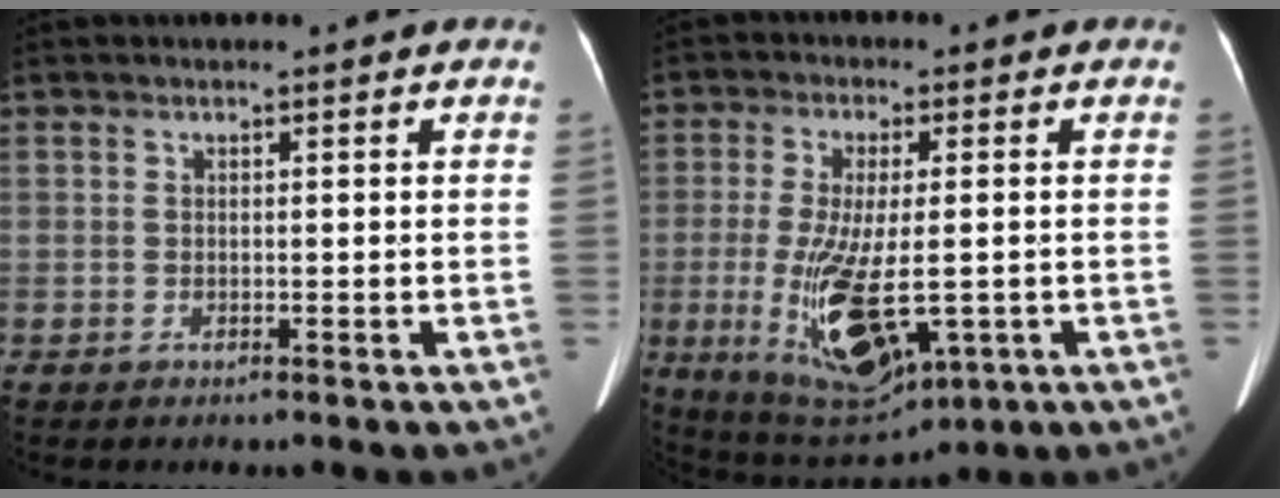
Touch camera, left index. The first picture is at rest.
{"total": 13.9, "force": [-3.3, 4.7, 12.7], "torque": [-0.246, -0.030, -0.038]}